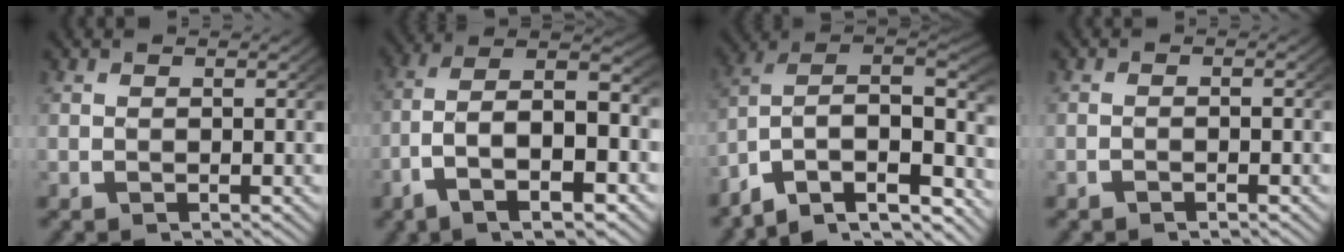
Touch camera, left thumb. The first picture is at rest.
{"total": 12.4, "force": [-1.4, 7.6, 9.7], "torque": [-0.188, -0.034, -0.018]}
{"total": 18.4, "force": [-3.7, 13.8, 11.6], "torque": [-0.223, -0.048, -0.063]}
{"total": 0.9, "force": [-0.8, 0.1, 0.5], "torque": [-0.007, 0.003, -0.019]}